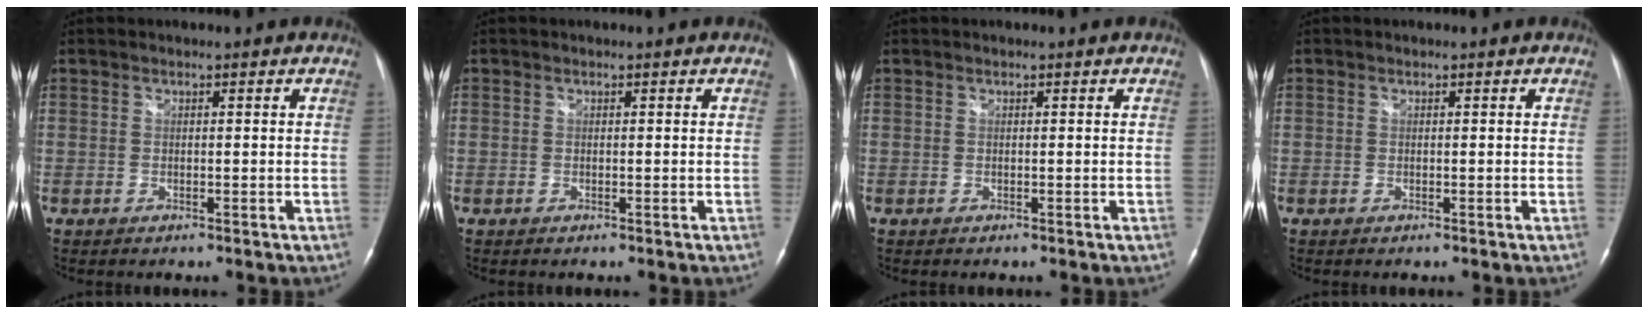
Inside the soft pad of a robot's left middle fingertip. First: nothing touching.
{"total": 0.0}
{"total": 0.0}
{"total": 0.0}